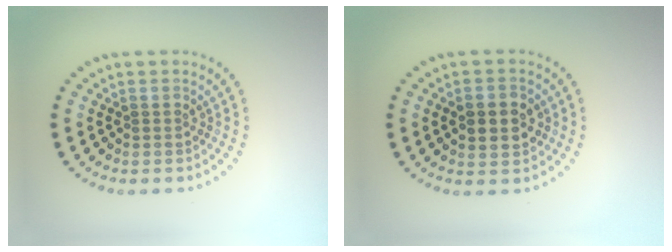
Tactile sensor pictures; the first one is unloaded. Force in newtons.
{"total": 4.3, "press": 4.3, "slide": 0.2}